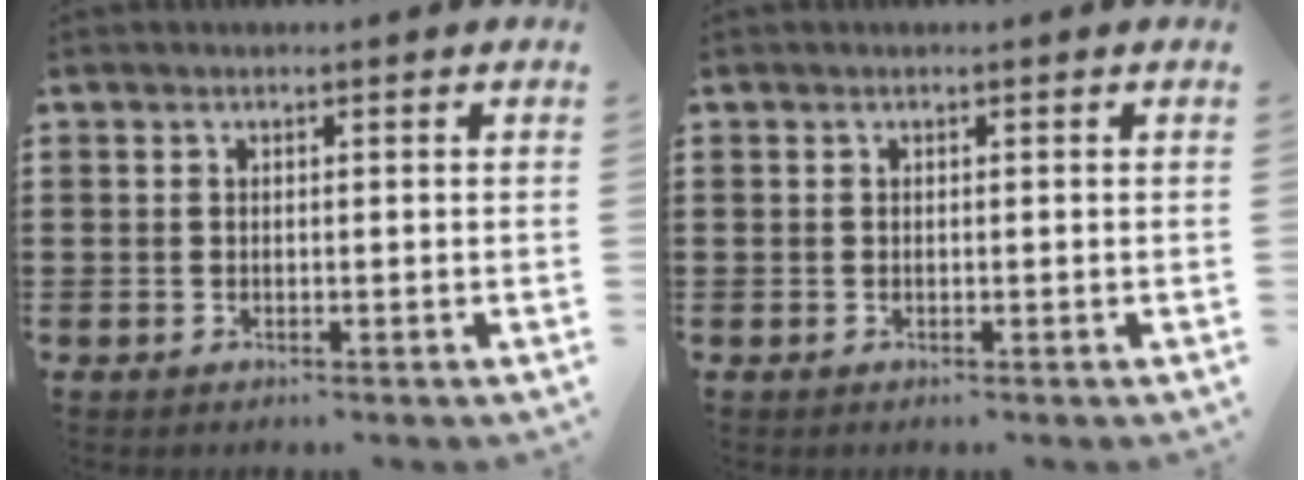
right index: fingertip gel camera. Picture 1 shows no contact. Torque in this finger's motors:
{"motor_torque": [-0.10, 0.06, 0.02, -0.01]}